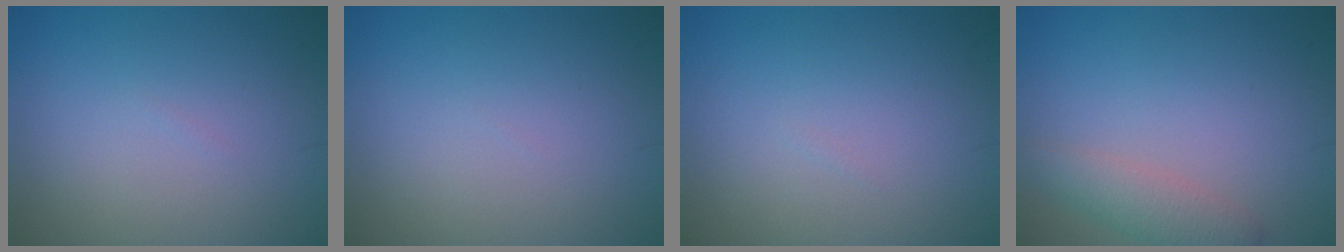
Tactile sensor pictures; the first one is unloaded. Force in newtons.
{"total": 0.0}
{"total": 0.0}
{"total": 2.6, "press": 2.6, "slide": 0.1}